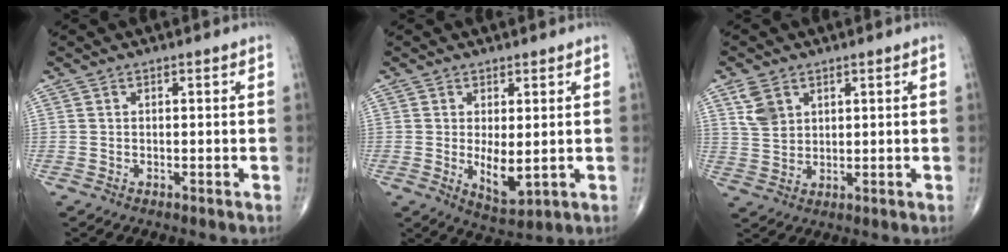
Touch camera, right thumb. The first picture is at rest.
{"total": 5.7, "force": [-0.2, 2.4, 5.1], "torque": [-0.076, -0.017, 0.007]}
{"total": 5.1, "force": [2.7, 3.5, 2.6], "torque": [-0.043, -0.008, 0.061]}